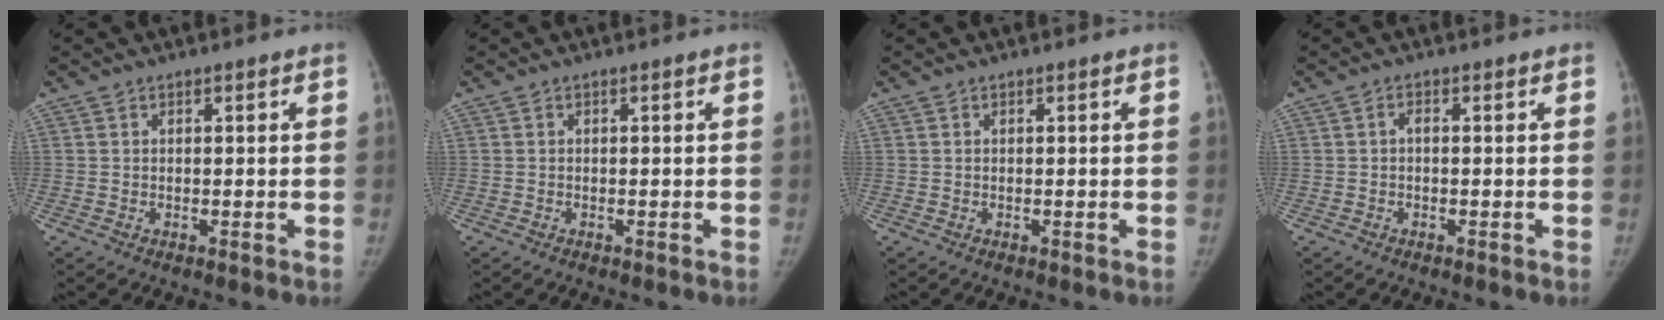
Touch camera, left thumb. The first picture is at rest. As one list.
[{"total": 0.0}, {"total": 0.0}, {"total": 0.9, "force": [0.0, 0.5, 0.8], "torque": [-0.009, 0.003, -0.005]}]